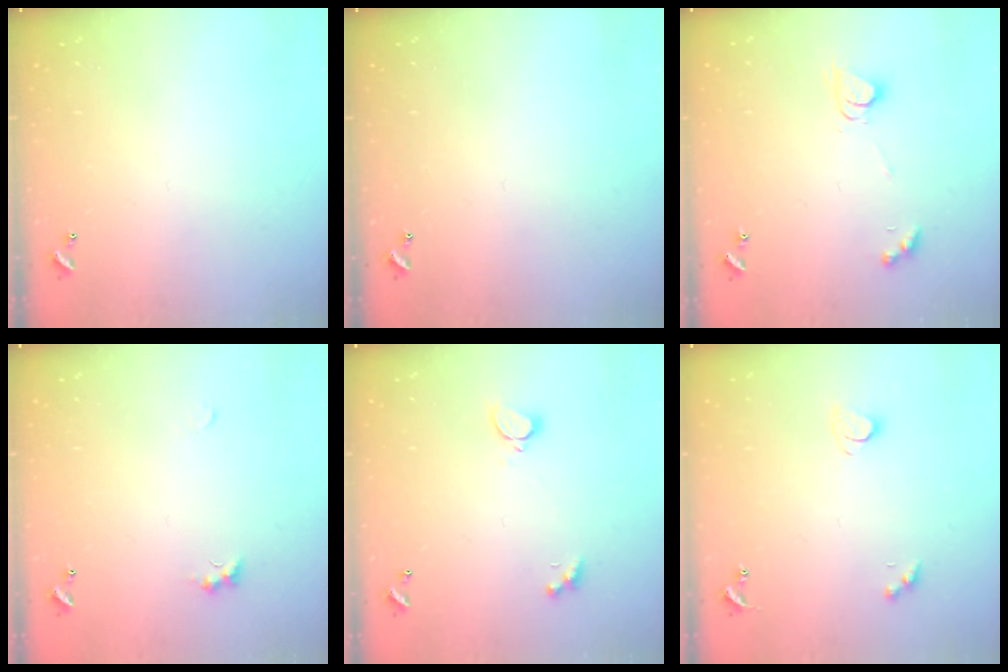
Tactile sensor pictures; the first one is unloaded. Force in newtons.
{"total": 0.0}
{"total": 4.0, "press": 4.0, "slide": 0.2}
{"total": 1.4, "press": 1.3, "slide": 0.5}
{"total": 2.2, "press": 2.0, "slide": 0.9}
{"total": 2.1, "press": 2.1, "slide": 0.4}